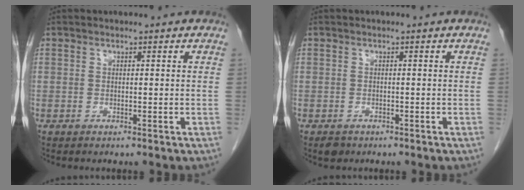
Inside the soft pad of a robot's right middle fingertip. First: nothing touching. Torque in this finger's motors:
{"motor_torque": [0.10, -0.02, 0.00, 0.00]}